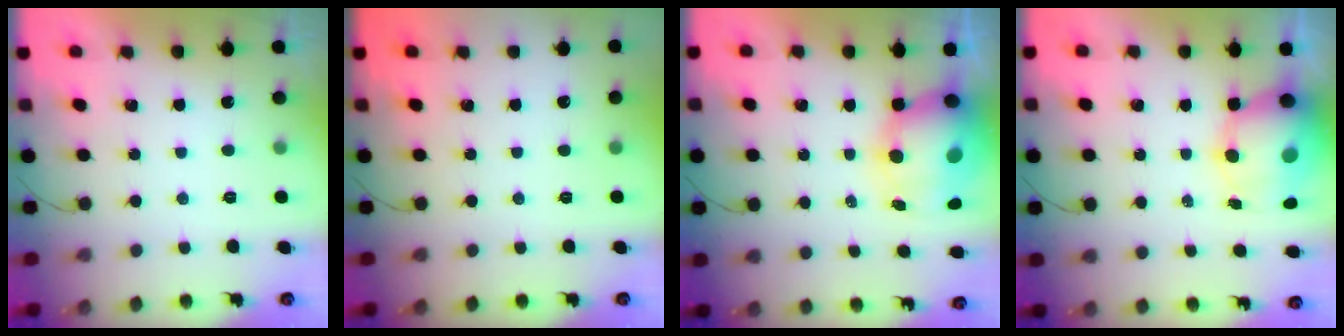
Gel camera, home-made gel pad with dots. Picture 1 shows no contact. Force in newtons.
{"total": 0.0}
{"total": 12.2, "press": 11.8, "slide": 3.0}
{"total": 11.9, "press": 11.5, "slide": 3.0}